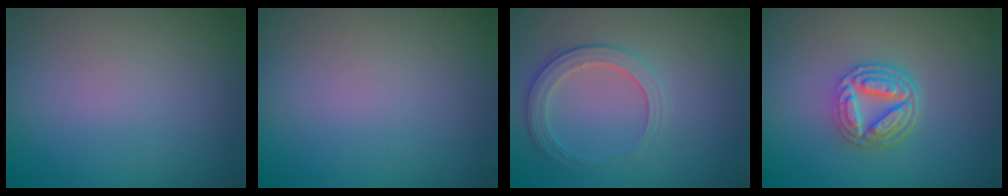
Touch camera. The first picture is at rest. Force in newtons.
{"total": 0.0}
{"total": 2.8, "press": 2.7, "slide": 0.8}
{"total": 5.0, "press": 3.7, "slide": 3.3}